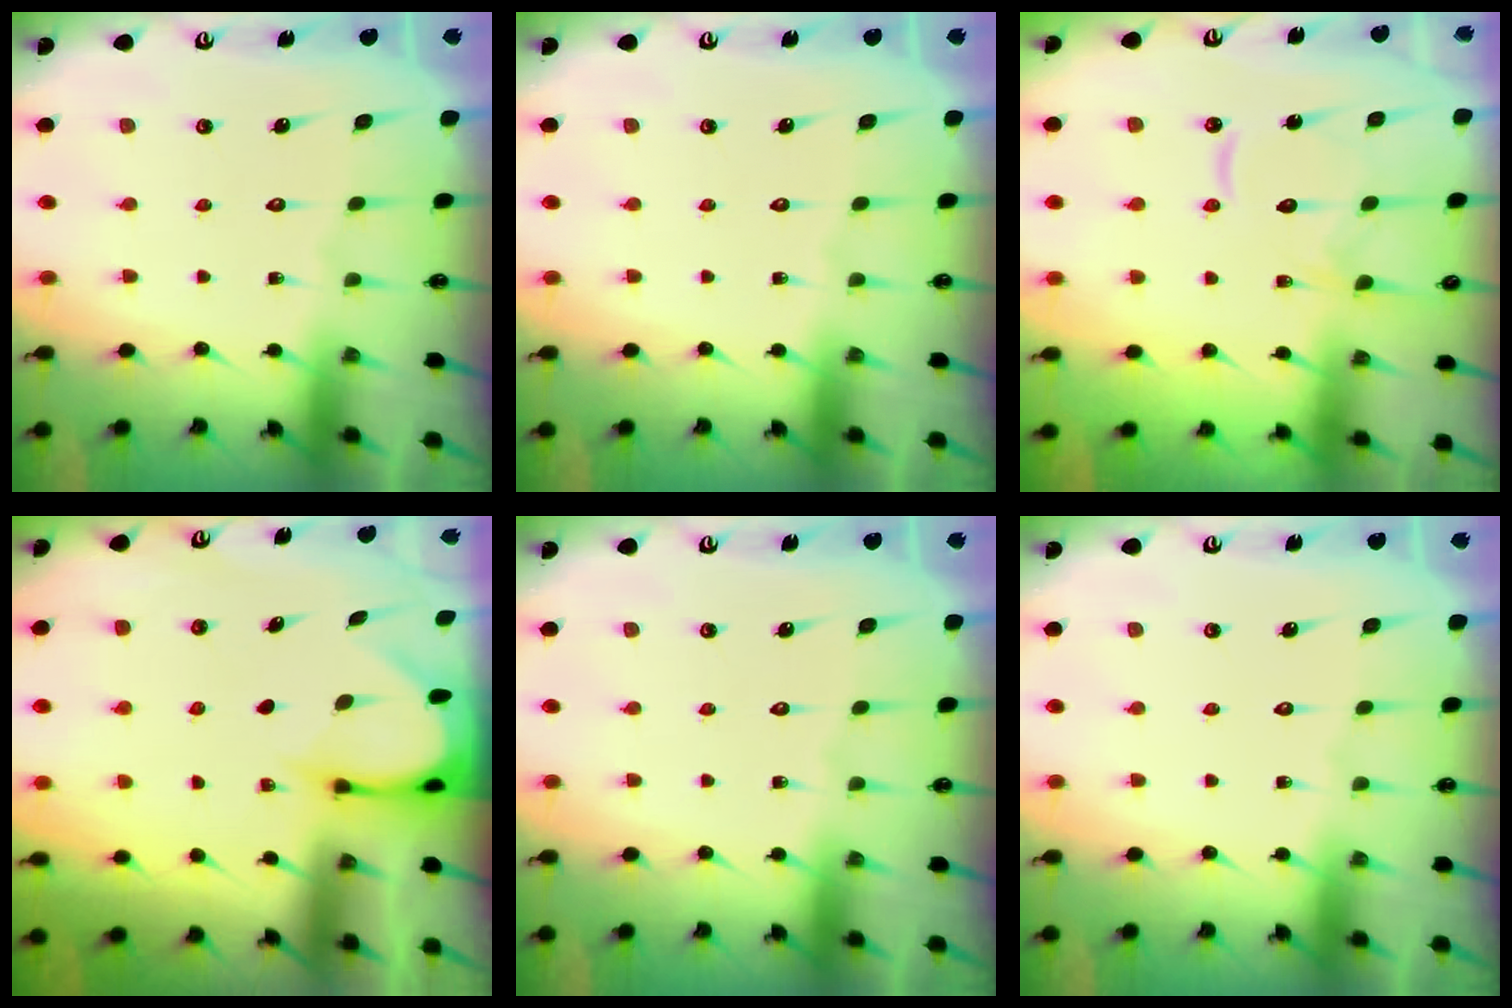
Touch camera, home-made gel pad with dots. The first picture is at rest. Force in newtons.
{"total": 0.0}
{"total": 12.5, "press": 12.5, "slide": 1.4}
{"total": 3.4, "press": 3.4, "slide": 0.3}
{"total": 0.0}
{"total": 0.0}